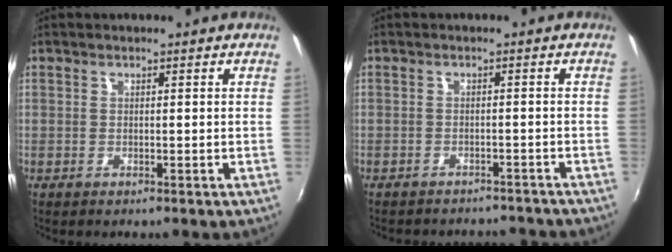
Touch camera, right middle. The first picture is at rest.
{"total": 9.2, "force": [-8.3, 3.0, 2.4], "torque": [-0.058, -0.002, -0.102]}